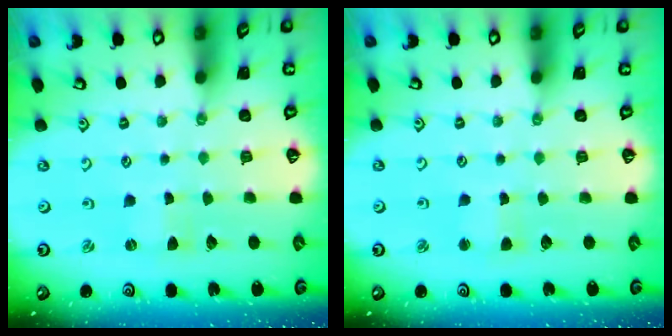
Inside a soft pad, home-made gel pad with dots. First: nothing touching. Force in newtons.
{"total": 3.0, "press": 2.9, "slide": 0.6}